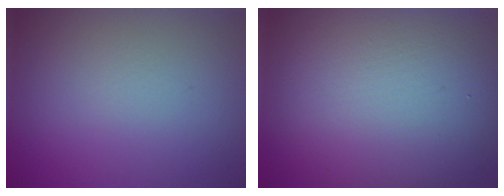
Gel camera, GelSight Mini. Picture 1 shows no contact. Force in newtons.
{"total": 13.6, "press": 13.6, "slide": 0.8}